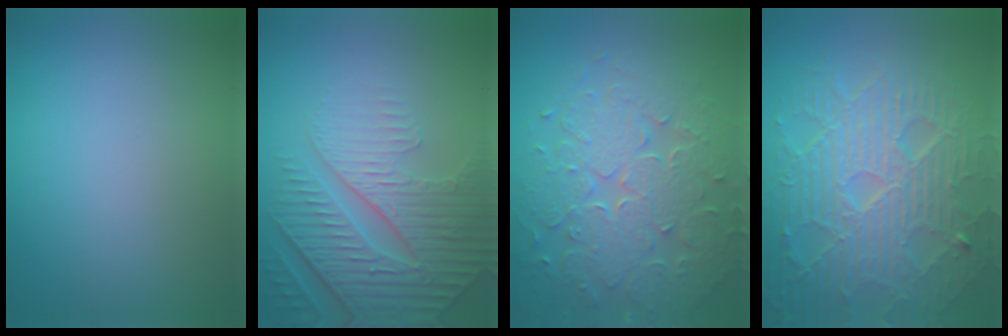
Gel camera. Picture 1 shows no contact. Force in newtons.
{"total": 6.6, "press": 5.2, "slide": 4.1}
{"total": 8.3, "press": 6.0, "slide": 5.8}
{"total": 10.4, "press": 6.7, "slide": 7.9}